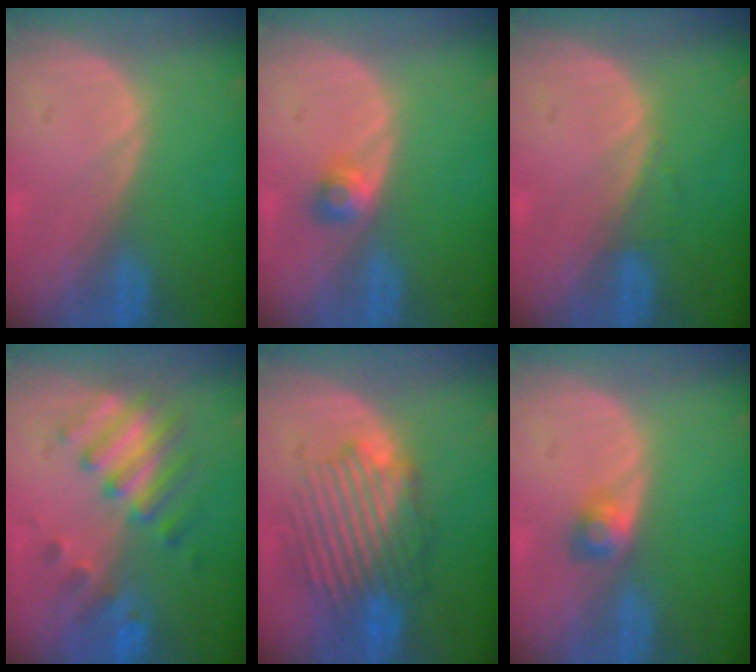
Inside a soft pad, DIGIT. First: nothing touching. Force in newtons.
{"total": 2.5, "press": 2.2, "slide": 1.2}
{"total": 0.7, "press": 0.7, "slide": 0.1}
{"total": 7.5, "press": 7.4, "slide": 1.1}
{"total": 8.9, "press": 8.8, "slide": 1.5}
{"total": 2.5, "press": 2.4, "slide": 0.7}